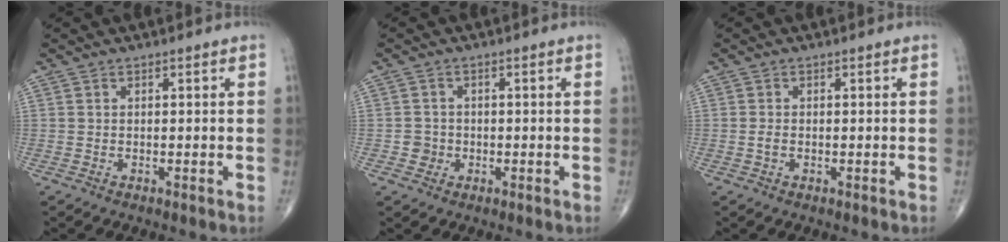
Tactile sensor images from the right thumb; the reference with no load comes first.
{"total": 2.2, "force": [-0.5, 2.1, 0.3], "torque": [0.008, 0.008, -0.009]}
{"total": 0.8, "force": [-0.1, 0.5, 0.7], "torque": [-0.017, 0.001, -0.002]}